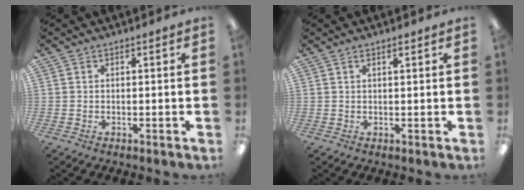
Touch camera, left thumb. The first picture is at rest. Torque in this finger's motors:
{"motor_torque": [-0.35, -0.23, -0.28, -0.31, 0.00]}